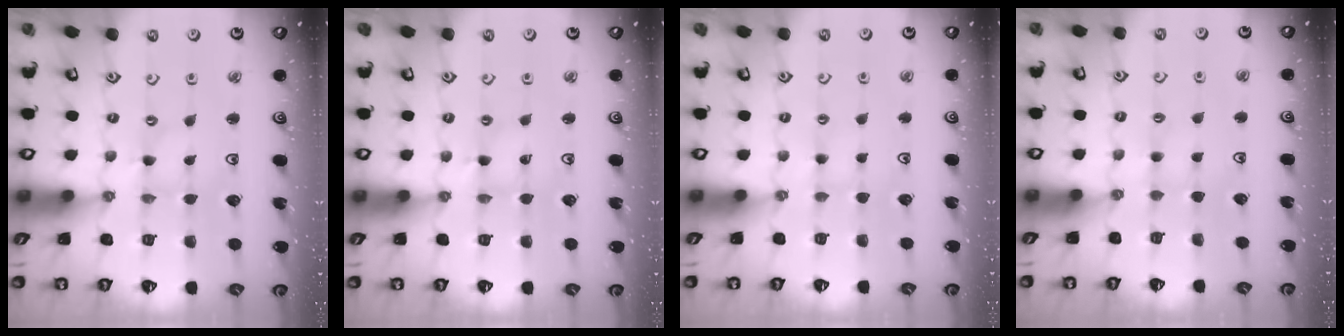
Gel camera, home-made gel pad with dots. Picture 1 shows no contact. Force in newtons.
{"total": 2.0, "press": 1.9, "slide": 0.3}
{"total": 1.6, "press": 1.6, "slide": 0.3}
{"total": 2.2, "press": 2.2, "slide": 0.5}